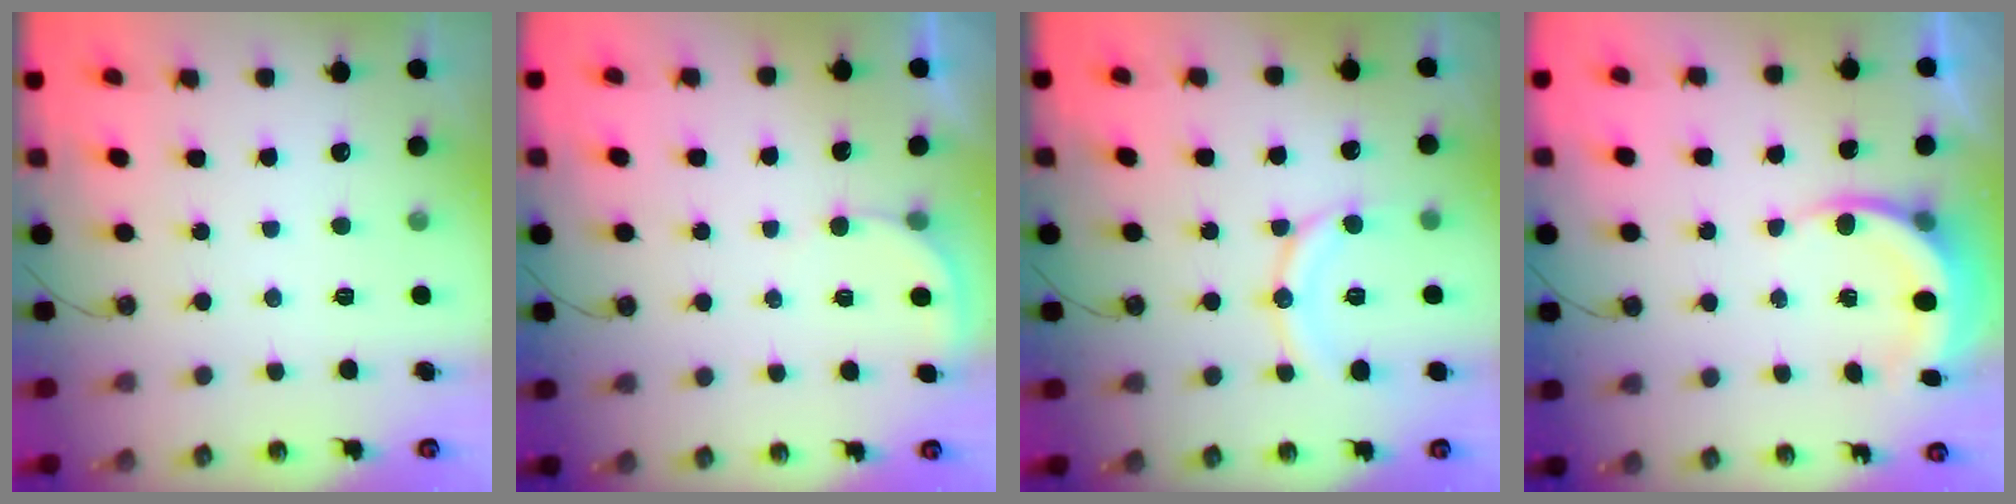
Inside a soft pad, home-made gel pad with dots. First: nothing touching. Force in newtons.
{"total": 2.9, "press": 2.9, "slide": 0.2}
{"total": 11.9, "press": 11.8, "slide": 1.2}
{"total": 5.7, "press": 5.6, "slide": 1.2}